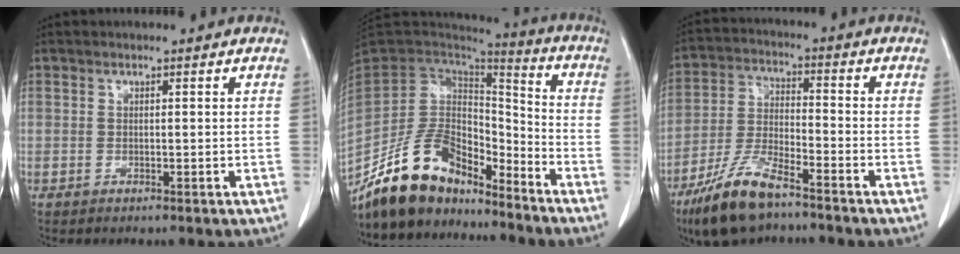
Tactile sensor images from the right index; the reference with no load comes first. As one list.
[{"total": 16.2, "force": [-13.4, 6.9, 6.0], "torque": [-0.105, 0.046, -0.243]}, {"total": 11.5, "force": [-8.1, 2.8, 7.6], "torque": [-0.161, -0.020, -0.155]}]